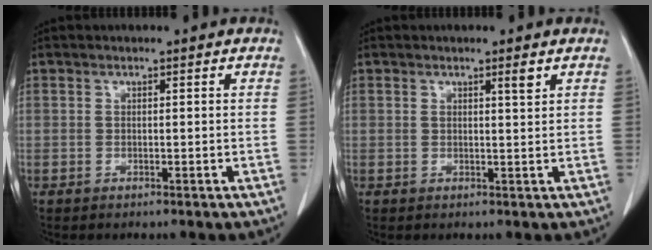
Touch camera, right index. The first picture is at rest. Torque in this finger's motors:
{"motor_torque": [0.08, 0.11, 0.04, 0.00]}